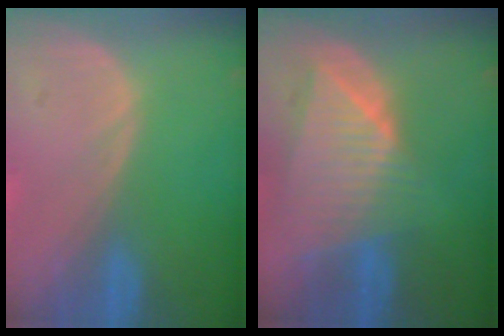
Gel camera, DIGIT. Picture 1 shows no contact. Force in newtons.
{"total": 9.1, "press": 8.0, "slide": 4.4}